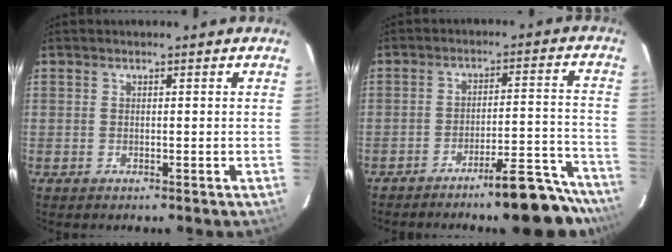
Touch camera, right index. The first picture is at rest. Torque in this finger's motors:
{"motor_torque": [0.36, -0.34, 0.42, 0.08]}